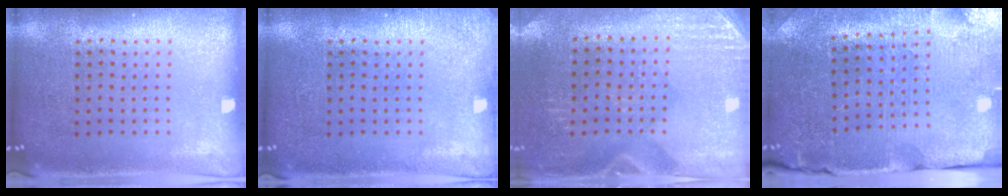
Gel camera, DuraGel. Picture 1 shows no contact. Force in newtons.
{"total": 1.0, "press": 1.0, "slide": 0.3}
{"total": 2.8, "press": 2.5, "slide": 1.3}
{"total": 3.6, "press": 3.6, "slide": 0.4}